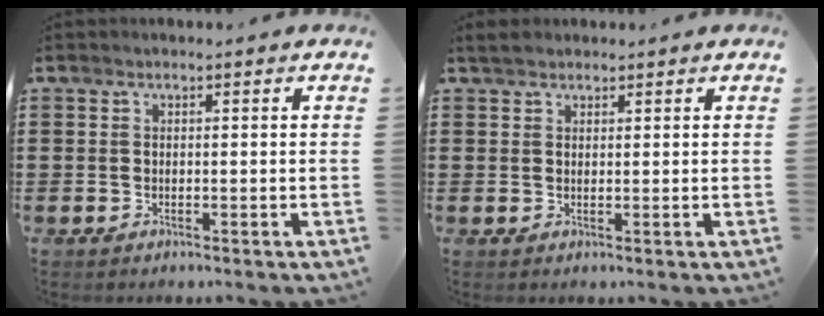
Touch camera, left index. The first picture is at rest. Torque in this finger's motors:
{"motor_torque": [0.08, 0.11, 0.10, -0.01]}